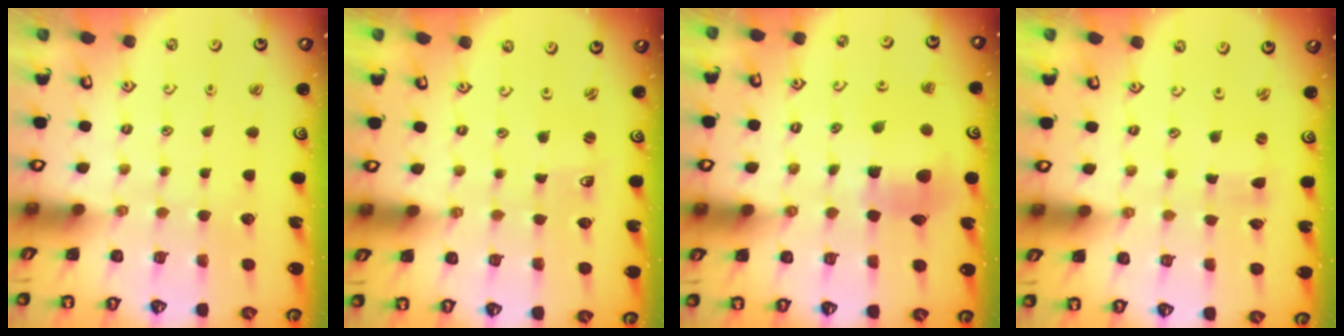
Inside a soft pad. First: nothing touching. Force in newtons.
{"total": 1.2, "press": 1.2, "slide": 0.0}
{"total": 9.1, "press": 9.0, "slide": 1.2}
{"total": 0.0}